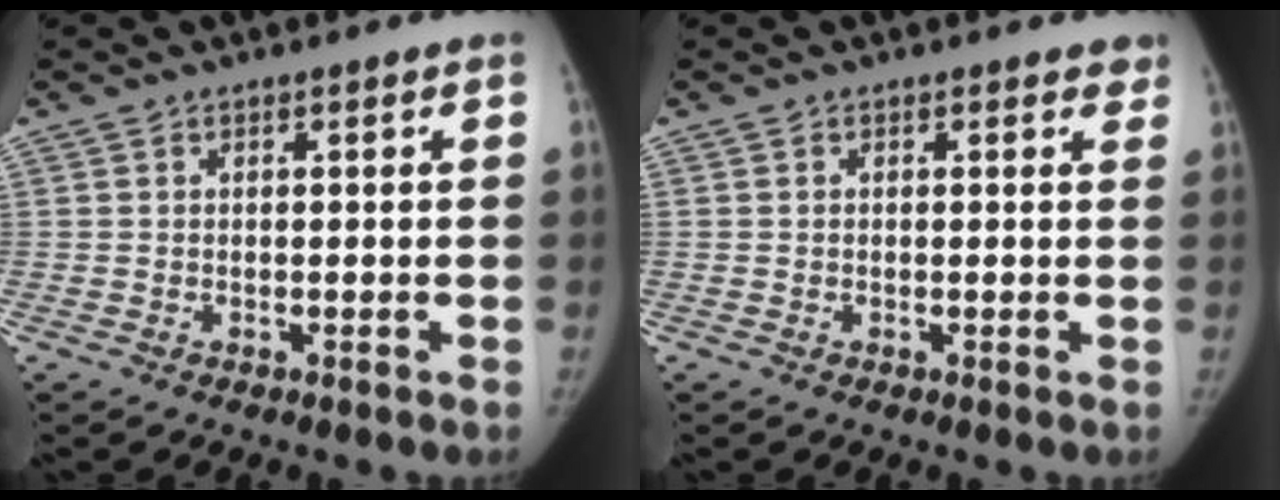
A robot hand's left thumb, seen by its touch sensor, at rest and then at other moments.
{"total": 1.2, "force": [0.8, 0.7, 0.6], "torque": [0.013, -0.001, 0.002]}